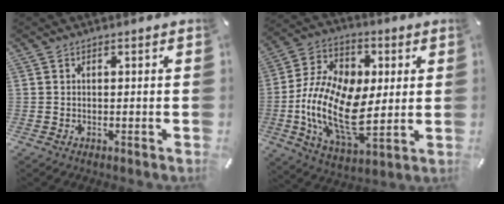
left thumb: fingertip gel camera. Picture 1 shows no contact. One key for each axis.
{"total": 20.1, "fx": -1.6, "fy": 12.6, "fz": 15.6, "tx": -0.328, "ty": -0.009, "tz": -0.026}